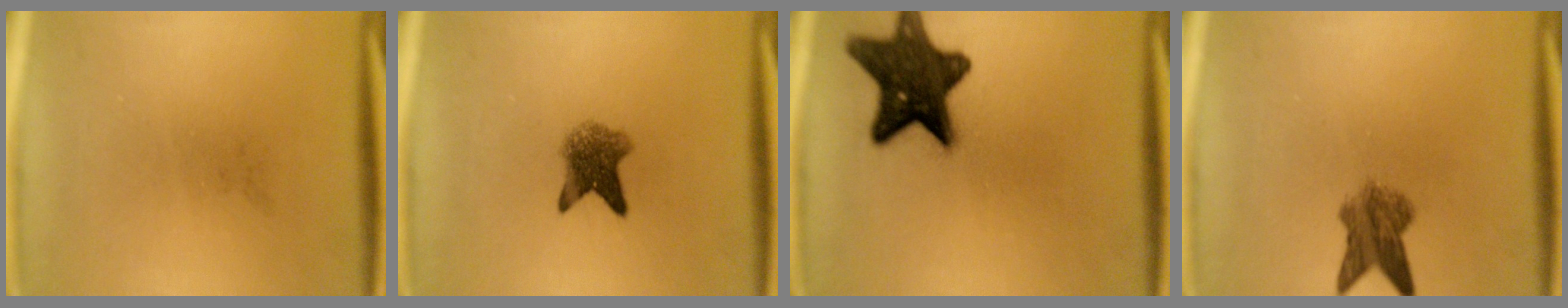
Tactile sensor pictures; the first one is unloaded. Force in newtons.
{"total": 4.9}
{"total": 14.4}
{"total": 5.1}